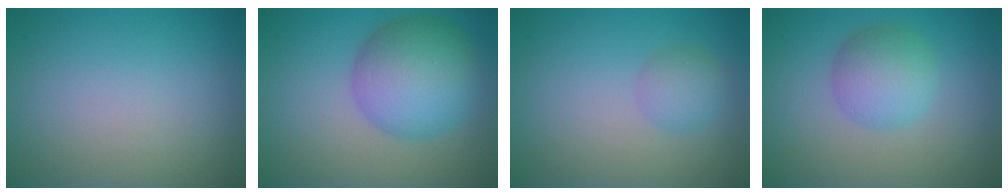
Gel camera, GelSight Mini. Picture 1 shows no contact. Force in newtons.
{"total": 7.7, "press": 7.7, "slide": 0.3}
{"total": 1.9, "press": 1.9, "slide": 0.0}
{"total": 3.9, "press": 3.9, "slide": 0.0}